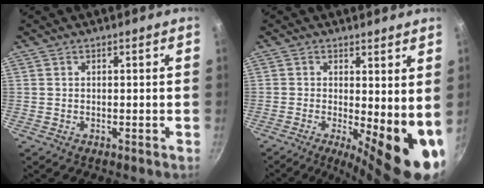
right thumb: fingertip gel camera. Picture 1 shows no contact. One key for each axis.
{"total": 12.8, "fx": -0.8, "fy": 4.4, "fz": 12.0, "tx": -0.132, "ty": -0.023, "tz": -0.005}